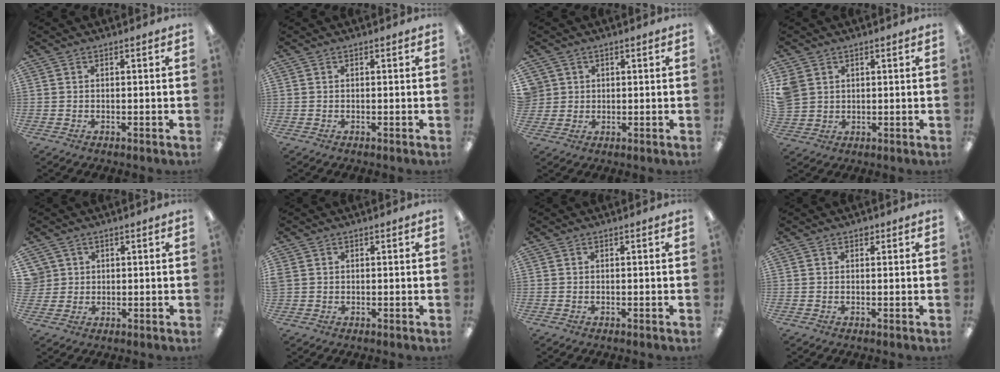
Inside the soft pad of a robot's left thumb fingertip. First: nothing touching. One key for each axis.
{"total": 0.0}
{"total": 3.2, "fx": 1.1, "fy": 3.0, "fz": -0.3, "tx": 0.001, "ty": 0.002, "tz": 0.018}
{"total": 5.1, "fx": 2.0, "fy": 4.4, "fz": 1.5, "tx": -0.039, "ty": 0.011, "tz": 0.043}
{"total": 3.5, "fx": 1.2, "fy": 3.3, "fz": 0.0, "tx": -0.005, "ty": 0.003, "tz": 0.020}
{"total": 1.5, "fx": 0.4, "fy": 1.4, "fz": 0.4, "tx": -0.009, "ty": 0.003, "tz": 0.006}
{"total": 0.0}
{"total": 1.0, "fx": 0.6, "fy": 0.7, "fz": 0.4, "tx": 0.000, "ty": 0.000, "tz": 0.008}